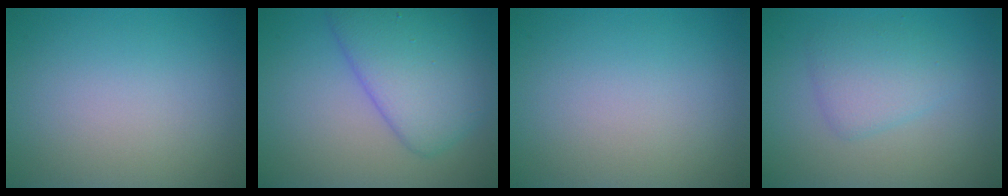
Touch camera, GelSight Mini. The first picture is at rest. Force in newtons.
{"total": 6.5, "press": 6.5, "slide": 0.1}
{"total": 0.0}
{"total": 2.7, "press": 2.7, "slide": 0.1}